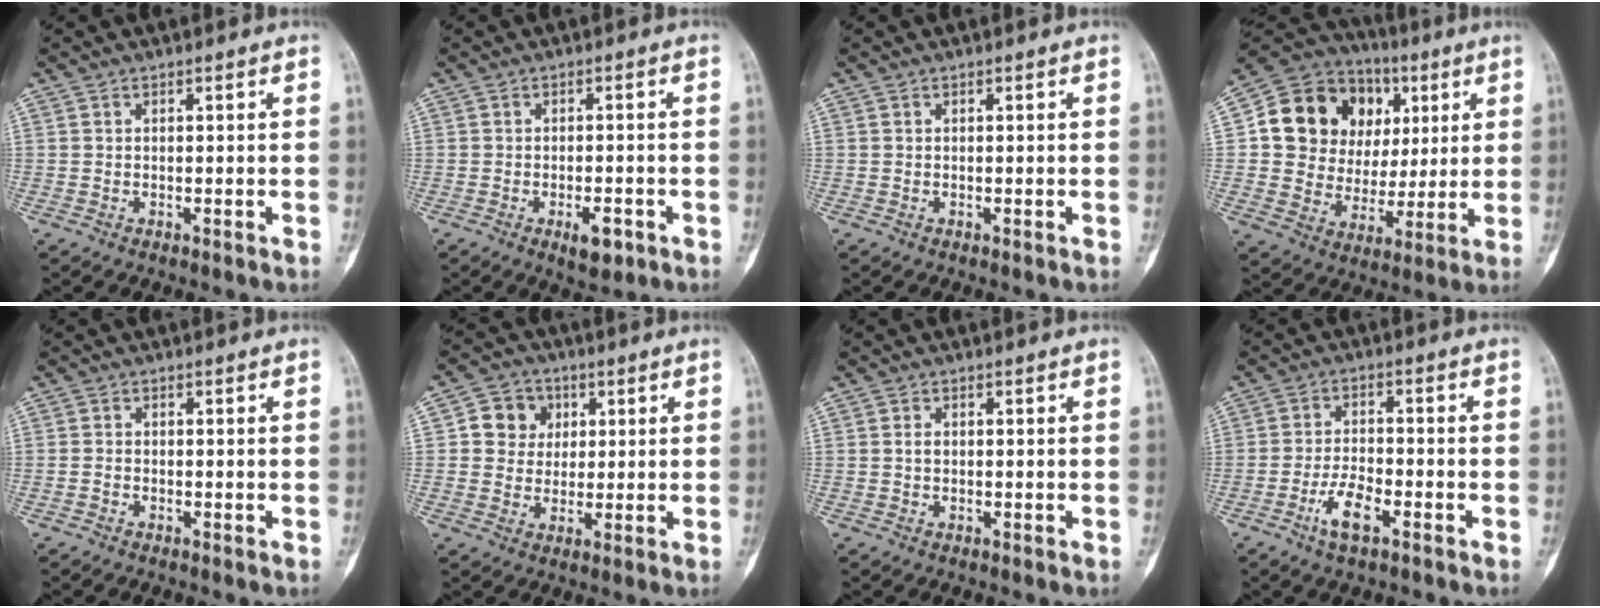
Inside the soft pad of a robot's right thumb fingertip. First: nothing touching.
{"total": 4.2, "force": [-2.0, 1.8, 3.2], "torque": [-0.040, 0.004, -0.023]}
{"total": 0.0}
{"total": 20.1, "force": [5.2, 16.6, 10.0], "torque": [-0.128, 0.027, 0.102]}
{"total": 0.8, "force": [-0.4, 0.6, 0.4], "torque": [-0.006, 0.002, -0.010]}
{"total": 7.5, "force": [1.8, 6.8, 2.5], "torque": [-0.002, 0.002, 0.026]}
{"total": 1.0, "force": [0.1, 0.7, 0.7], "torque": [-0.009, 0.003, 0.000]}
{"total": 6.2, "force": [-3.2, 2.4, 4.7], "torque": [-0.088, 0.015, -0.060]}